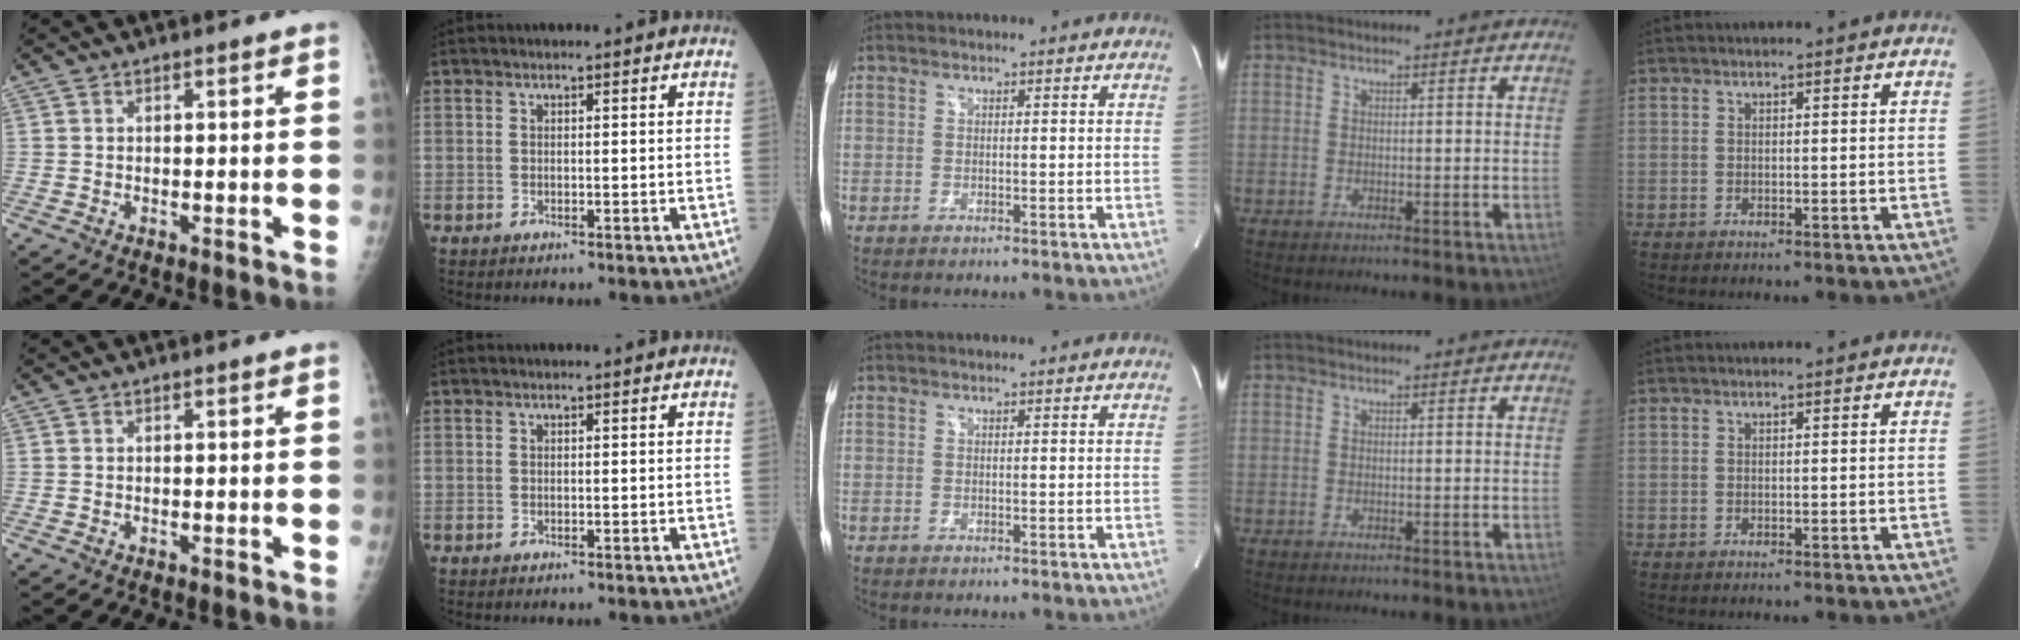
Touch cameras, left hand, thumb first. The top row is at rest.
{}